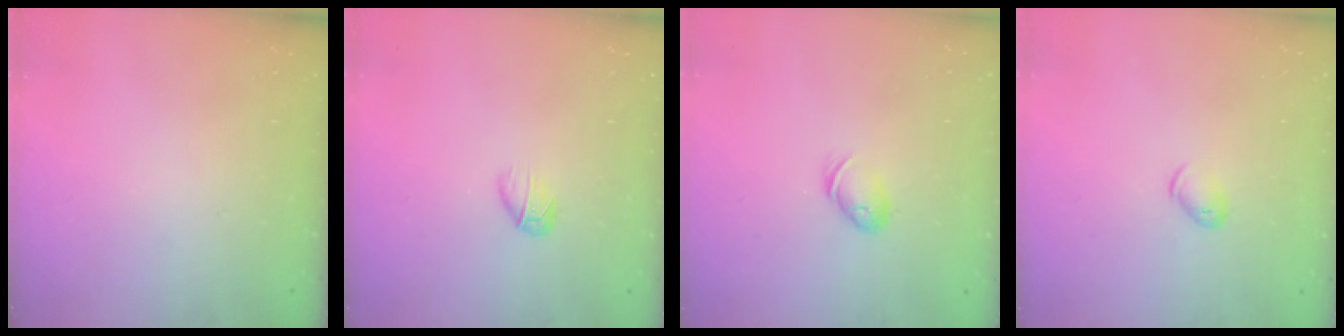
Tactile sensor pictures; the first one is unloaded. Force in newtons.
{"total": 2.8, "press": 2.7, "slide": 0.9}
{"total": 7.1, "press": 7.0, "slide": 1.1}
{"total": 4.8, "press": 4.7, "slide": 0.8}